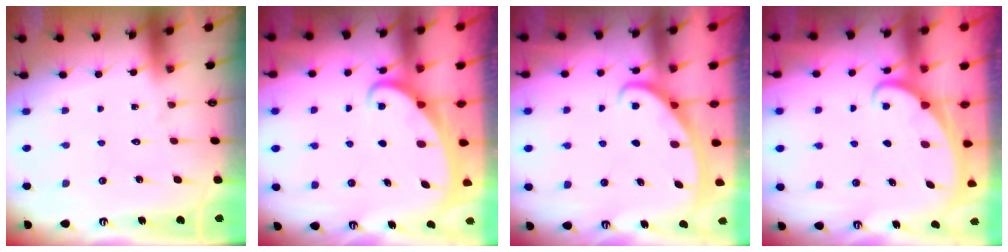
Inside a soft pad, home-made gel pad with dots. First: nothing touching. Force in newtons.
{"total": 2.1, "press": 2.1, "slide": 0.4}
{"total": 3.0, "press": 2.9, "slide": 0.4}
{"total": 2.2, "press": 2.2, "slide": 0.3}